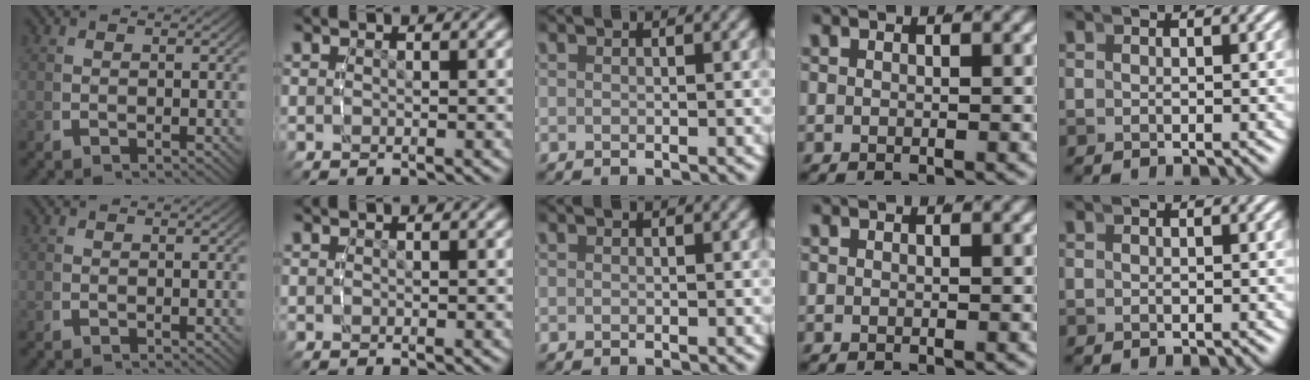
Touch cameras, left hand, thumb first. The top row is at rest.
{}